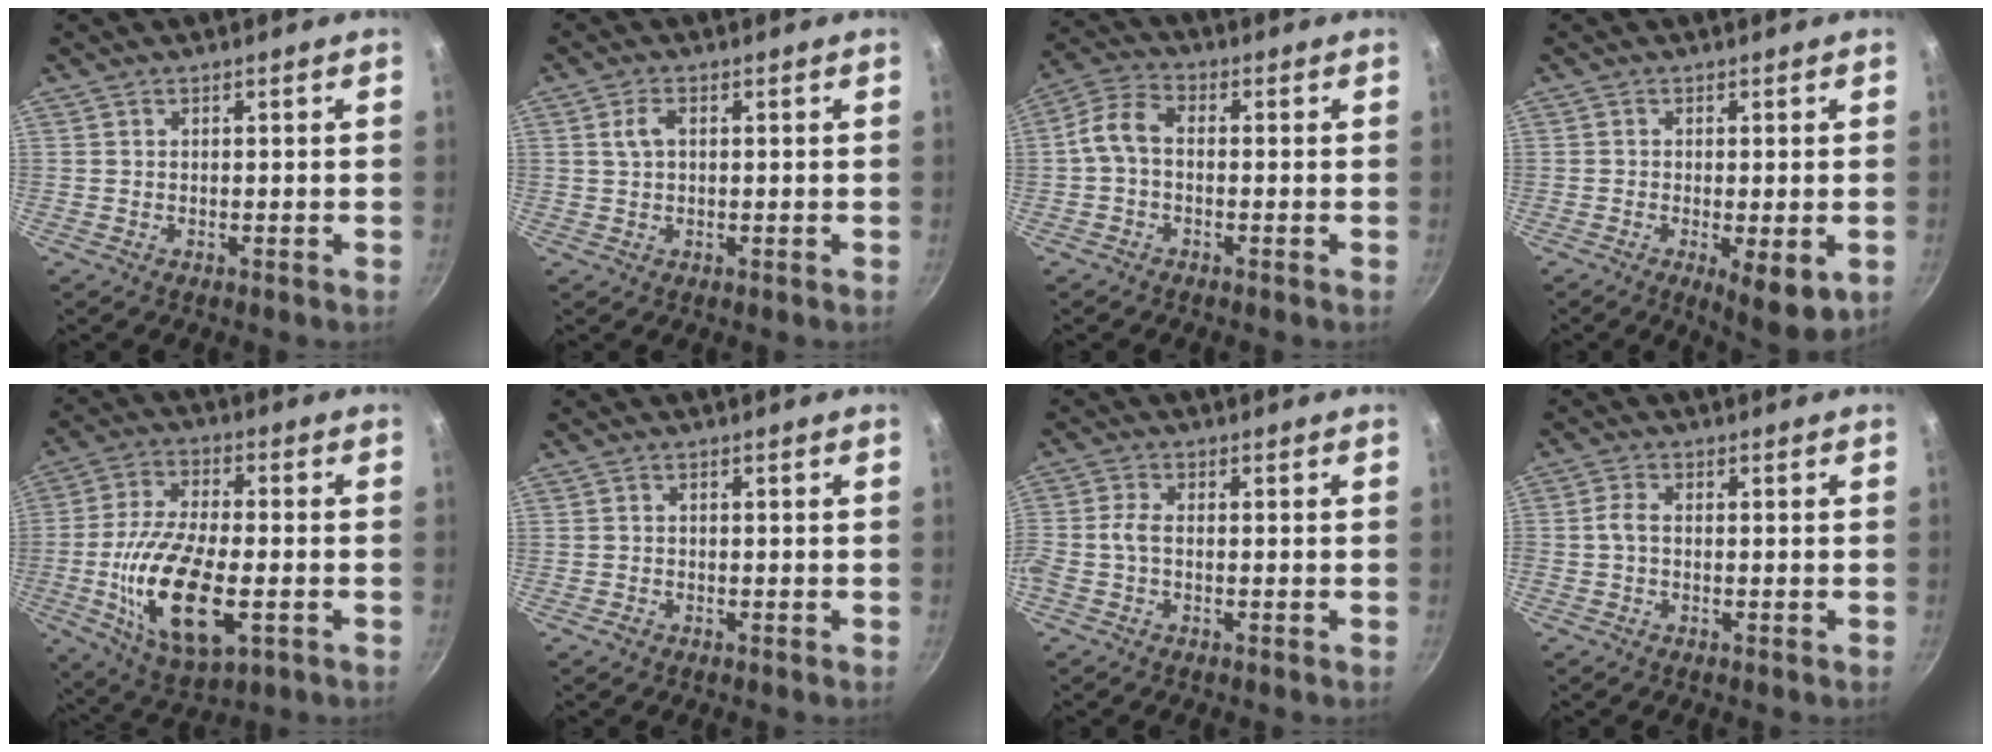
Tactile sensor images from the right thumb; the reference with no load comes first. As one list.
[{"total": 2.8, "force": [0.6, 1.6, 2.2], "torque": [-0.048, 0.006, 0.011]}, {"total": 6.6, "force": [-0.5, 4.1, 5.2], "torque": [-0.103, 0.024, -0.020]}, {"total": 7.9, "force": [-2.4, 2.5, 7.0], "torque": [-0.101, -0.017, -0.033]}, {"total": 18.5, "force": [-4.3, 8.1, 16.0], "torque": [-0.307, 0.004, -0.065]}, {"total": 1.0, "force": [-0.6, 0.6, 0.3], "torque": [-0.006, 0.001, -0.014]}, {"total": 3.8, "force": [-0.8, 1.9, 3.2], "torque": [-0.085, 0.007, -0.022]}, {"total": 2.4, "force": [-0.4, 1.3, 2.0], "torque": [-0.044, 0.002, -0.014]}]